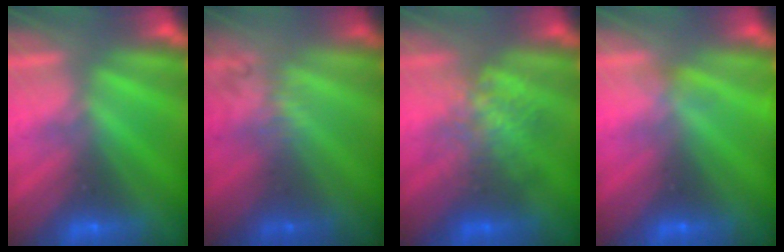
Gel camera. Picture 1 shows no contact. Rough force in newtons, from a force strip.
{"total": 2.4}
{"total": 2.2}
{"total": 3.5}